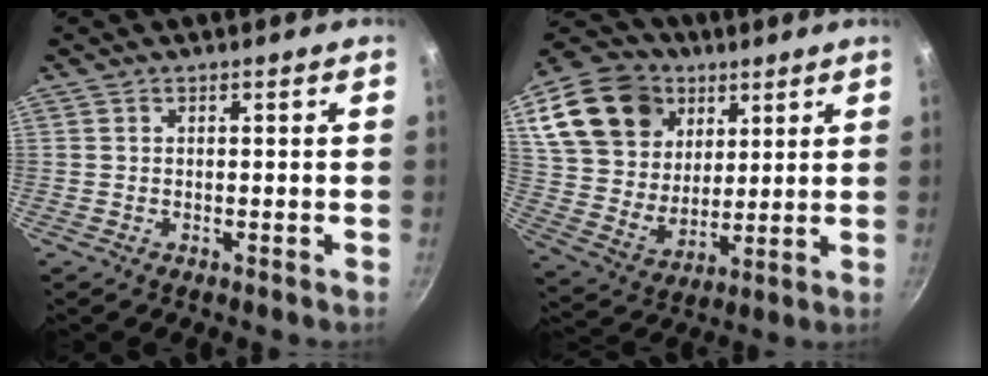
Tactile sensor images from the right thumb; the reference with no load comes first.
{"total": 21.7, "force": [9.5, 16.2, 10.9], "torque": [-0.189, -0.010, 0.179]}